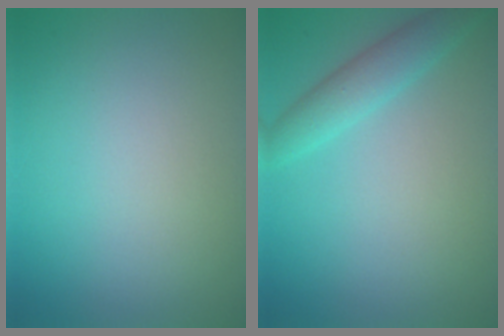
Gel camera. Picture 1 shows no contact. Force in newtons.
{"total": 2.8, "press": 2.8, "slide": 0.2}